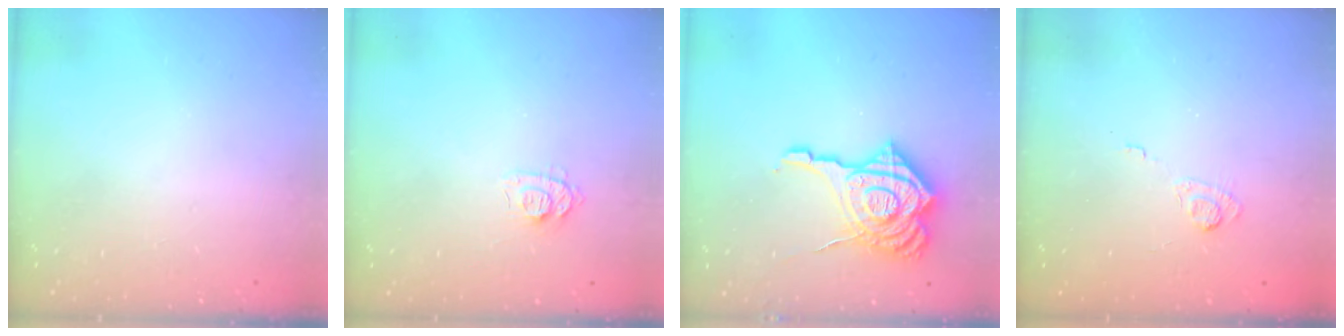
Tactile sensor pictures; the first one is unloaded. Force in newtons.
{"total": 8.6, "press": 8.5, "slide": 0.9}
{"total": 22.9, "press": 22.8, "slide": 2.5}
{"total": 2.8, "press": 2.4, "slide": 1.4}